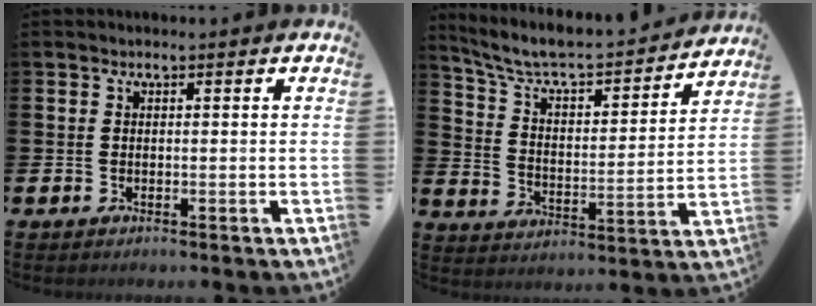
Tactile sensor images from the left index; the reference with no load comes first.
{"total": 7.3, "force": [6.6, 1.4, 2.7], "torque": [-0.089, -0.051, 0.107]}